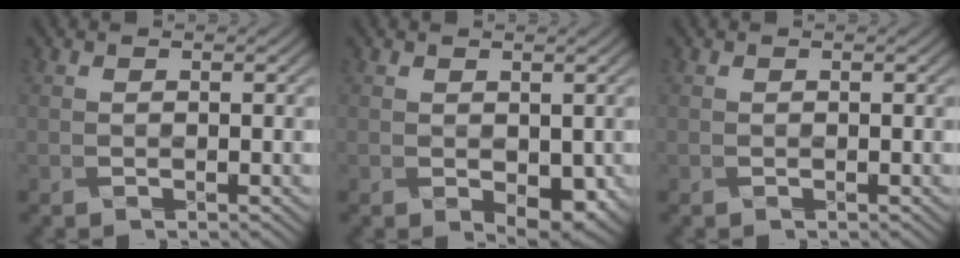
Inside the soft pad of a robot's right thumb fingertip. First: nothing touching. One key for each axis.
{"total": 3.1, "fx": -0.5, "fy": 1.9, "fz": 2.4, "tx": -0.040, "ty": -0.012, "tz": 0.006}
{"total": 0.0}